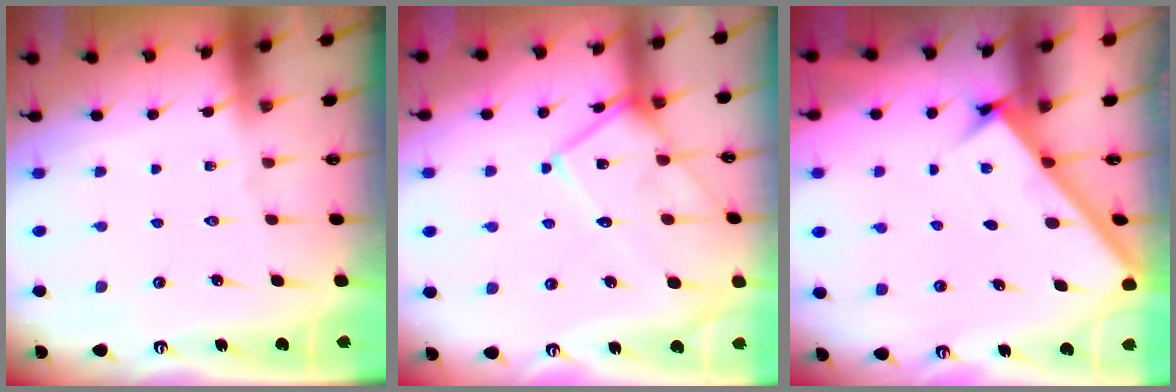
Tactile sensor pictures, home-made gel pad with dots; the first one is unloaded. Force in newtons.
{"total": 14.2, "press": 14.1, "slide": 0.7}
{"total": 2.8, "press": 2.8, "slide": 0.4}